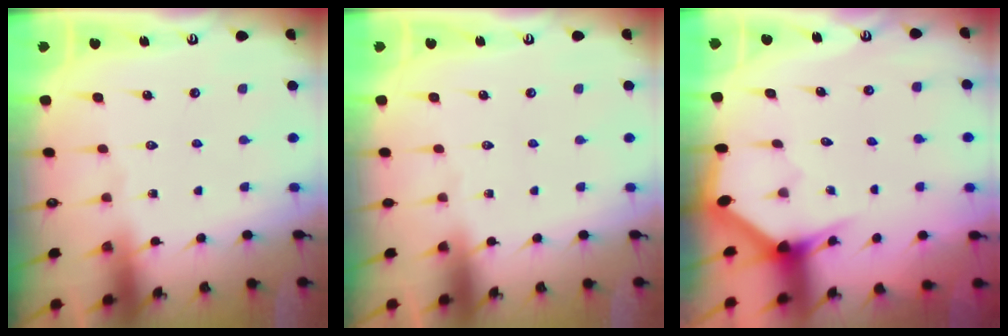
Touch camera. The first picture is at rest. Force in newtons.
{"total": 0.0}
{"total": 3.1, "press": 3.1, "slide": 0.1}